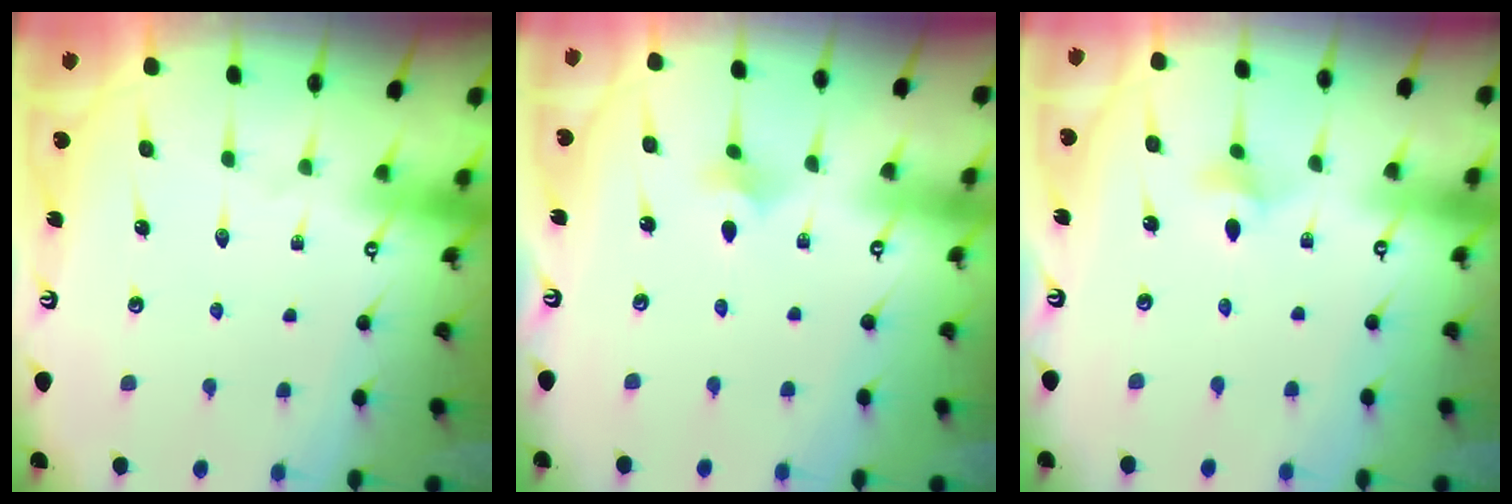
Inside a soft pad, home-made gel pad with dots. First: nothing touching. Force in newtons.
{"total": 1.6, "press": 1.5, "slide": 0.4}
{"total": 2.9, "press": 2.9, "slide": 0.5}